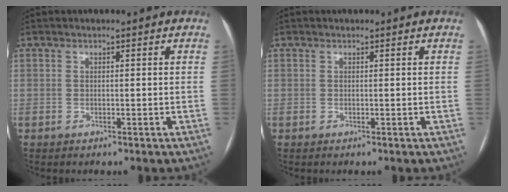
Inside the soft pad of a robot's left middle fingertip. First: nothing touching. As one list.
[{"total": 0.0}]